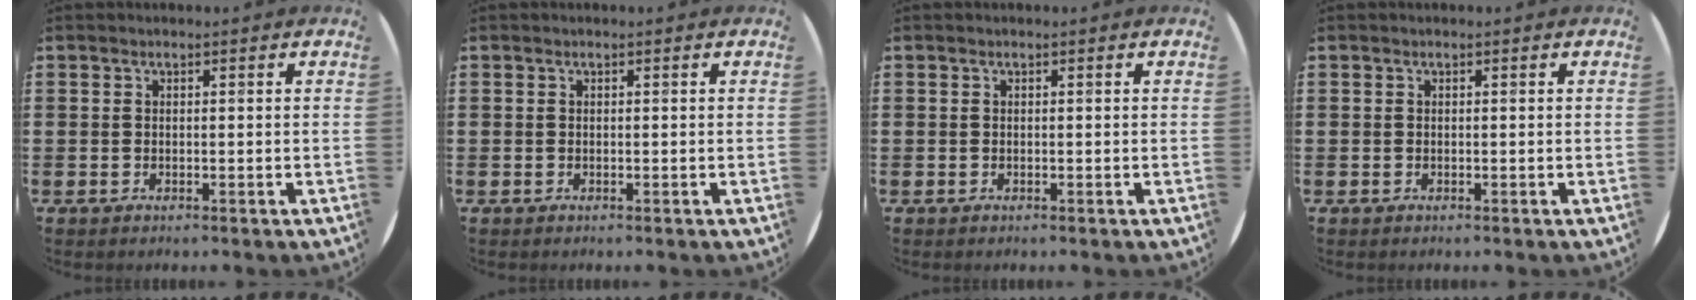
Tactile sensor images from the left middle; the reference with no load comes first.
{"total": 0.0}
{"total": 0.0}
{"total": 0.0}